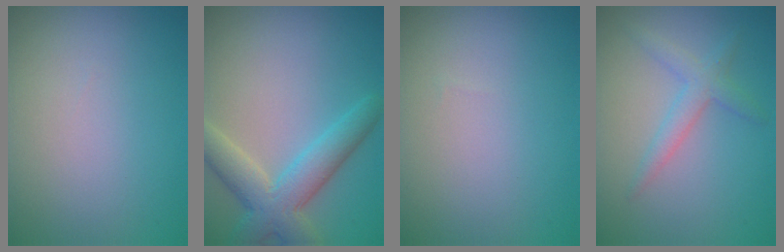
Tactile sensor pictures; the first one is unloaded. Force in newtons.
{"total": 5.5, "press": 5.4, "slide": 0.4}
{"total": 0.0}
{"total": 2.3, "press": 2.3, "slide": 0.1}